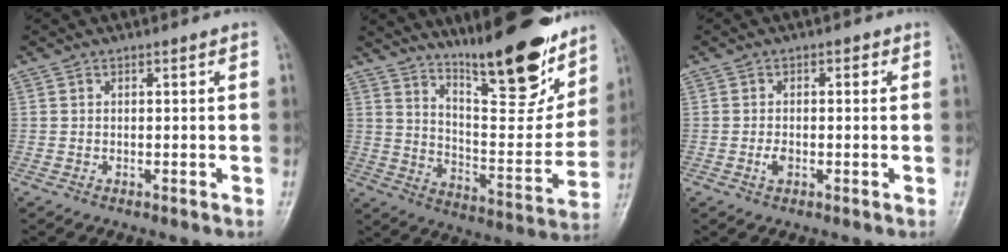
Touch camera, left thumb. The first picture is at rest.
{"total": 22.1, "force": [16.1, 5.9, 14.0], "torque": [-0.163, -0.096, 0.255]}
{"total": 2.5, "force": [-0.4, 1.7, 1.8], "torque": [-0.022, 0.004, -0.012]}